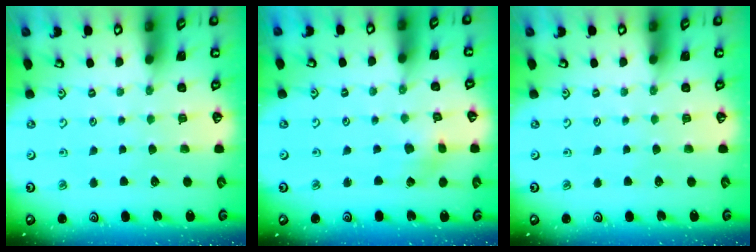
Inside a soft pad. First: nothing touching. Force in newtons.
{"total": 2.6, "press": 2.6, "slide": 0.4}
{"total": 0.0}